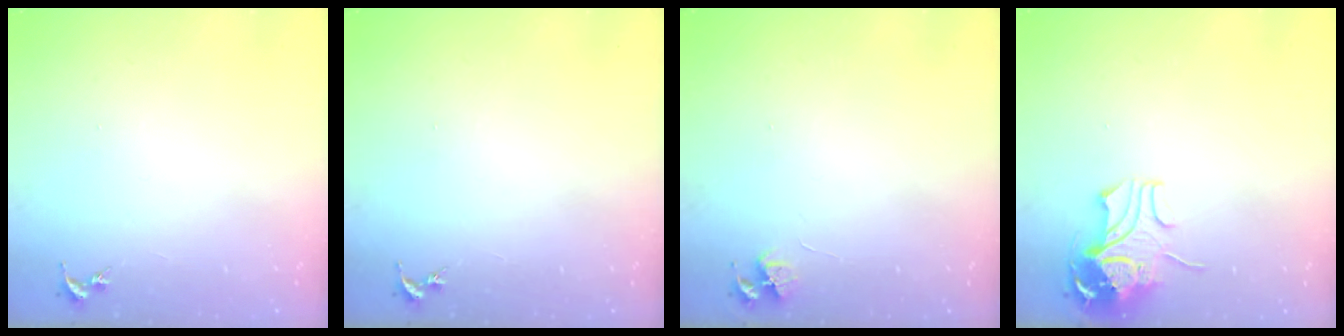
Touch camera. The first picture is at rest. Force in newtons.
{"total": 0.0}
{"total": 4.5, "press": 4.4, "slide": 0.6}
{"total": 9.8, "press": 9.7, "slide": 1.2}